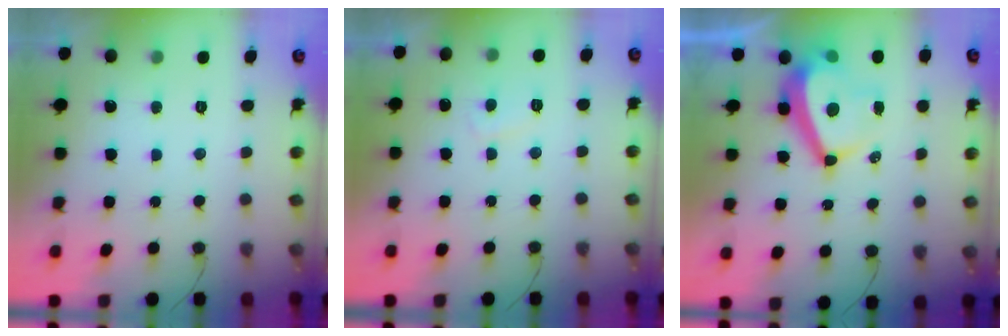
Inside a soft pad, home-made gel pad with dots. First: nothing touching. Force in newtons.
{"total": 2.8, "press": 2.7, "slide": 0.6}
{"total": 10.4, "press": 10.1, "slide": 2.3}